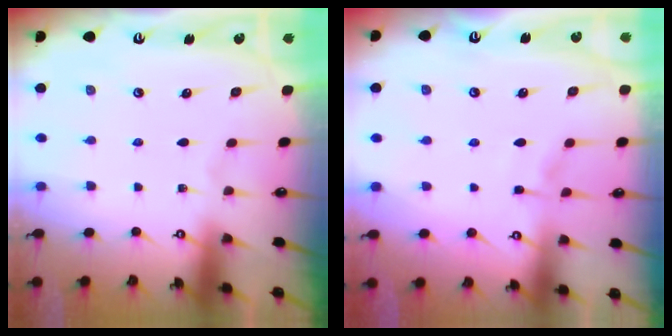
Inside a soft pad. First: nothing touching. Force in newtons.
{"total": 2.6, "press": 2.5, "slide": 0.6}